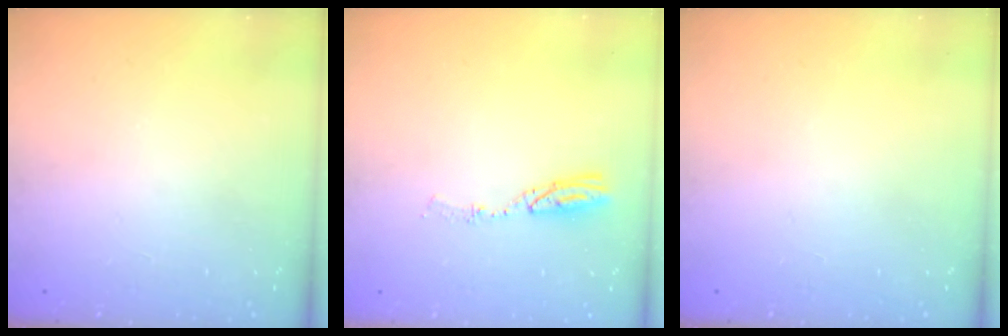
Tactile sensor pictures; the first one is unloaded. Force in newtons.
{"total": 5.1, "press": 5.1, "slide": 0.3}
{"total": 0.0}